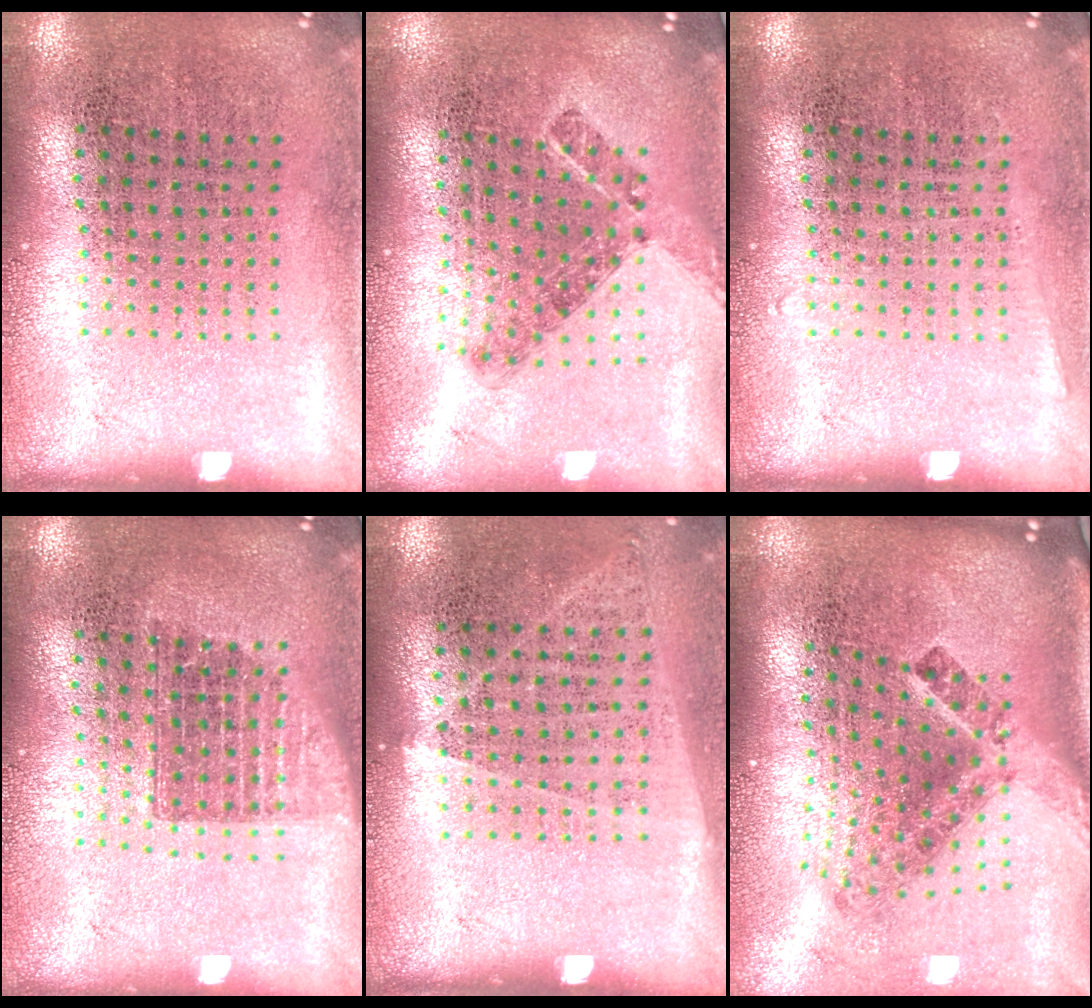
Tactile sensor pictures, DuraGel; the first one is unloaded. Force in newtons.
{"total": 0.8, "press": 0.7, "slide": 0.4}
{"total": 0.7, "press": 0.7, "slide": 0.0}
{"total": 1.3, "press": 1.1, "slide": 0.8}
{"total": 1.0, "press": 0.9, "slide": 0.4}
{"total": 2.9, "press": 1.7, "slide": 2.3}